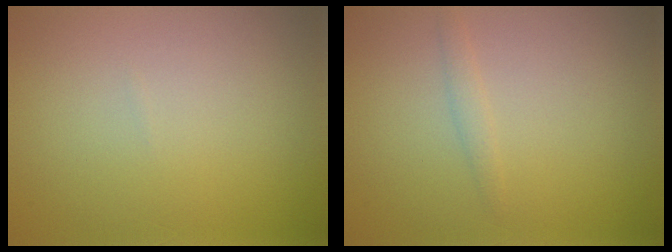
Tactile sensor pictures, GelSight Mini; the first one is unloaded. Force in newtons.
{"total": 0.9, "press": 0.9, "slide": 0.0}